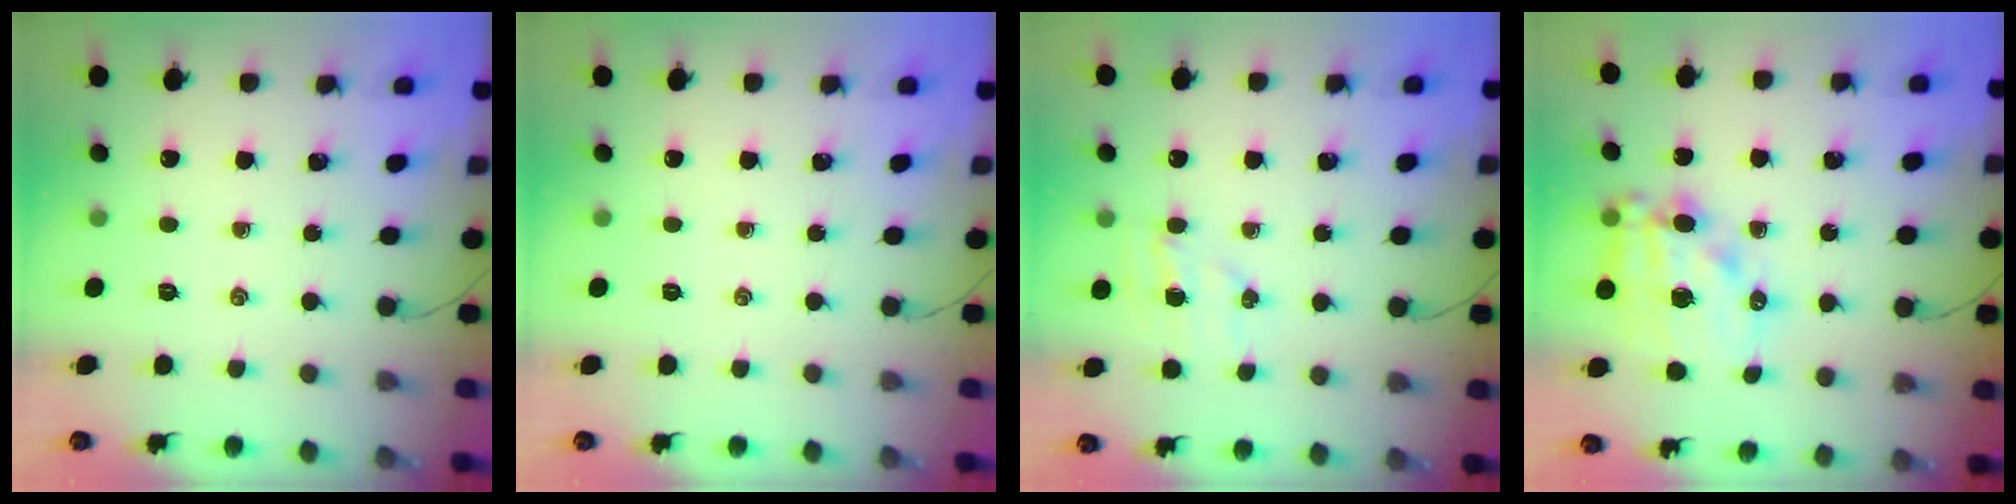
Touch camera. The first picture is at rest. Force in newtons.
{"total": 0.0}
{"total": 5.8, "press": 5.7, "slide": 1.2}
{"total": 14.9, "press": 14.5, "slide": 3.4}